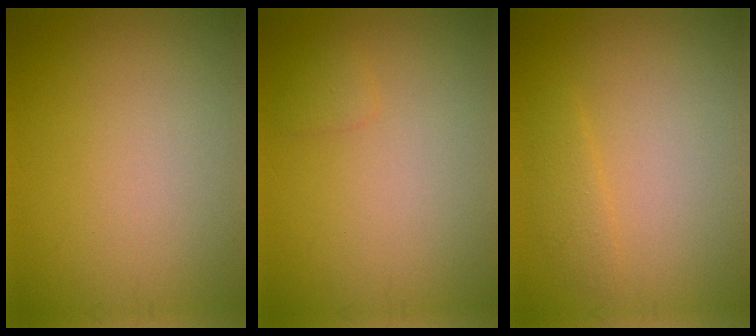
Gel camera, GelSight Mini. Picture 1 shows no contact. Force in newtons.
{"total": 0.9, "press": 0.8, "slide": 0.1}
{"total": 1.4, "press": 1.4, "slide": 0.0}